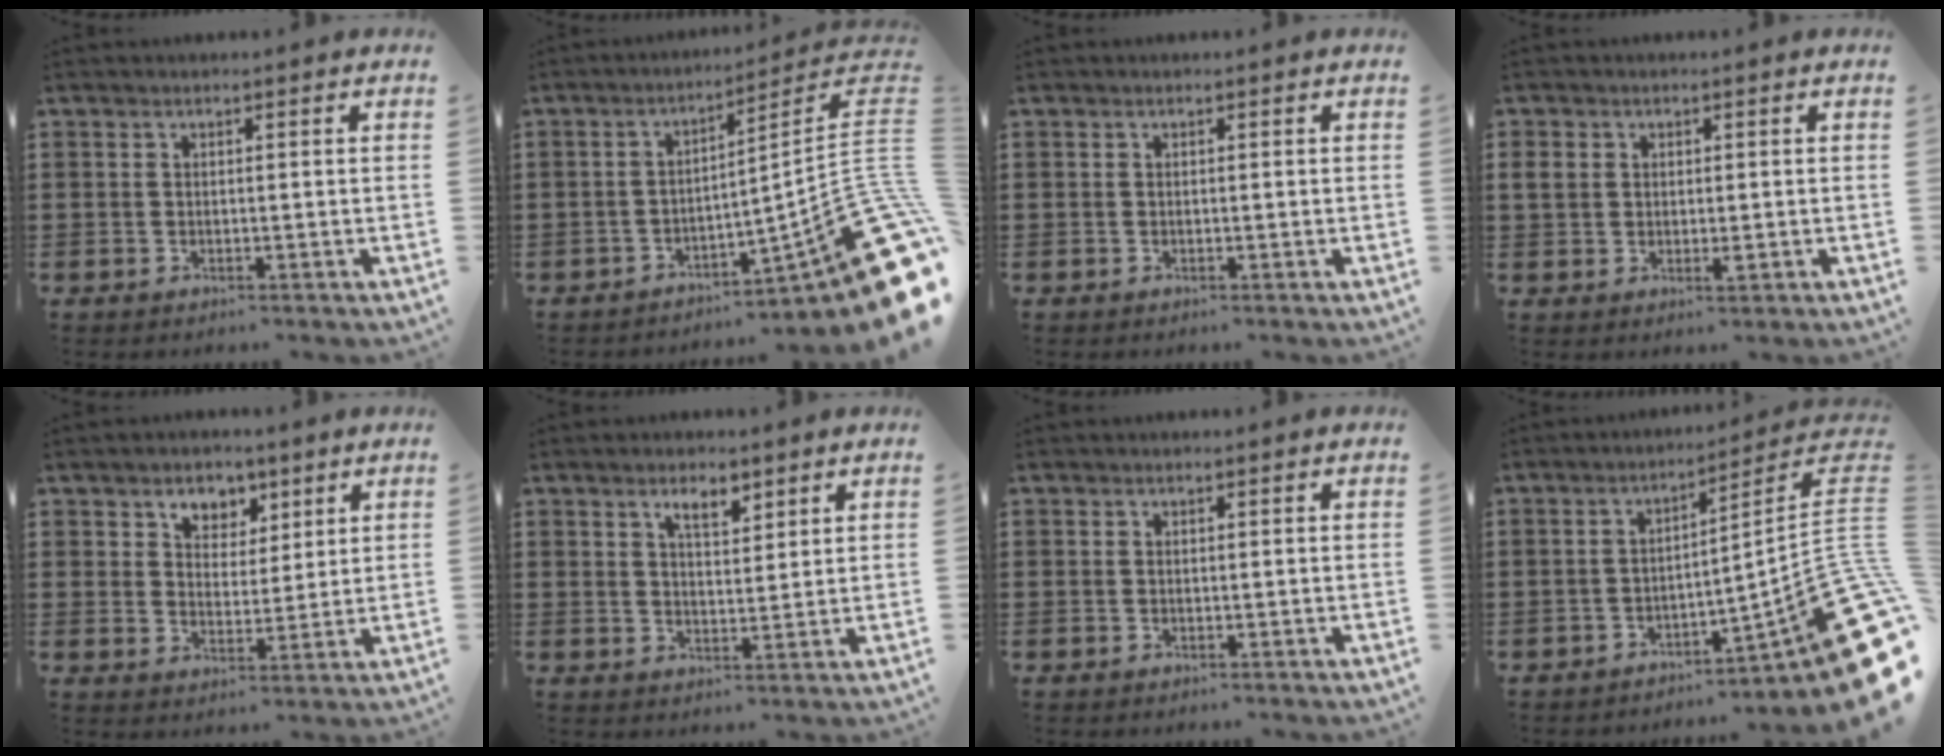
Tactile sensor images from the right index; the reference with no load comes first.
{"total": 12.8, "force": [-4.8, 3.9, 11.3], "torque": [-0.128, -0.008, -0.076]}
{"total": 0.0}
{"total": 2.4, "force": [0.3, 1.9, 1.5], "torque": [-0.040, 0.001, 0.003]}
{"total": 4.5, "force": [2.9, 3.3, 1.1], "torque": [-0.033, 0.008, 0.051]}
{"total": 3.8, "force": [2.6, 1.4, 2.4], "torque": [-0.046, 0.002, 0.044]}
{"total": 0.0}
{"total": 12.3, "force": [-4.1, 3.7, 11.0], "torque": [-0.116, -0.013, -0.065]}